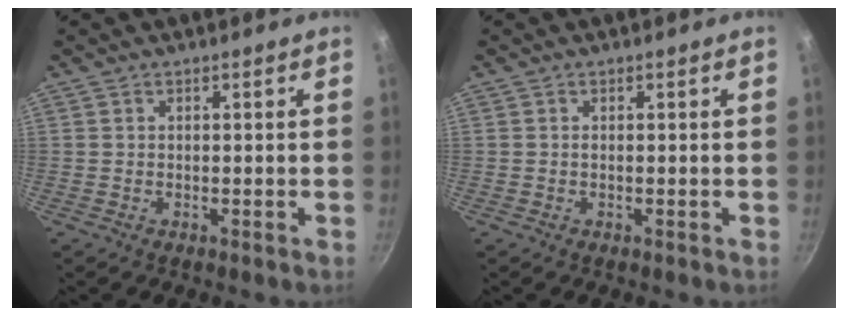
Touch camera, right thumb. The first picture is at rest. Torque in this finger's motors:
{"motor_torque": [0.33, 0.38, 0.44, -0.06, 0.04]}